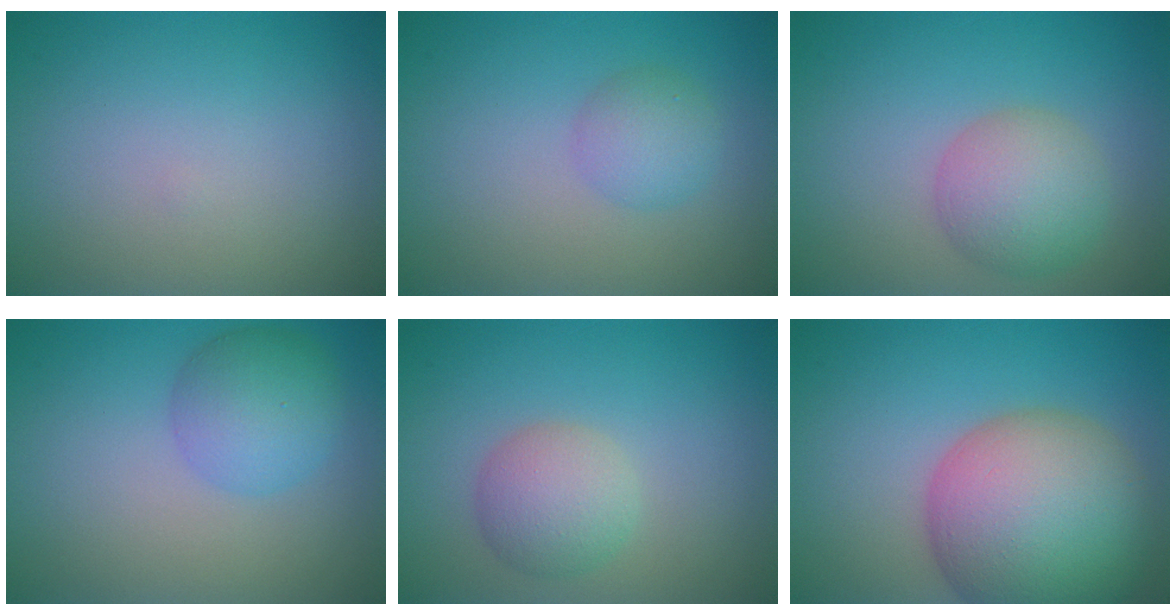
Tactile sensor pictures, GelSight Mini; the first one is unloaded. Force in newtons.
{"total": 2.5, "press": 2.5, "slide": 0.1}
{"total": 4.6, "press": 4.6, "slide": 0.3}
{"total": 4.2, "press": 4.2, "slide": 0.2}
{"total": 3.5, "press": 3.5, "slide": 0.3}
{"total": 13.0, "press": 13.0, "slide": 0.7}